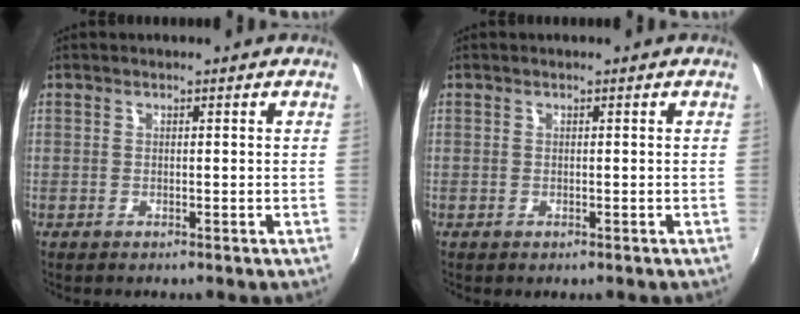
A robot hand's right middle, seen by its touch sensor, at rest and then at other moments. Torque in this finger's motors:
{"motor_torque": [1.00, -1.14, 0.26, 0.08]}